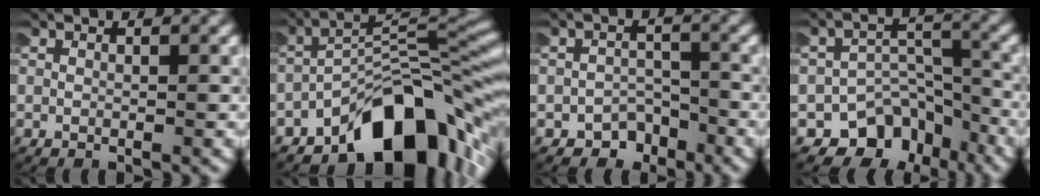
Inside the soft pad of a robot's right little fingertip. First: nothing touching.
{"total": 11.4, "force": [-6.4, 4.6, 8.3], "torque": [-0.096, 0.012, -0.098]}
{"total": 3.9, "force": [-3.2, 2.3, -0.2], "torque": [0.005, -0.008, -0.058]}
{"total": 10.0, "force": [-6.2, 7.1, 3.2], "torque": [-0.050, -0.022, -0.104]}